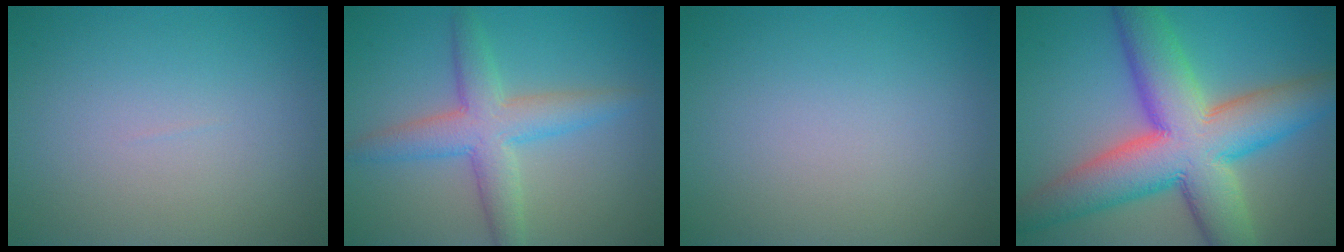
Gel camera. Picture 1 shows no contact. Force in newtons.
{"total": 5.1, "press": 5.1, "slide": 0.2}
{"total": 0.0}
{"total": 12.6, "press": 12.6, "slide": 0.3}